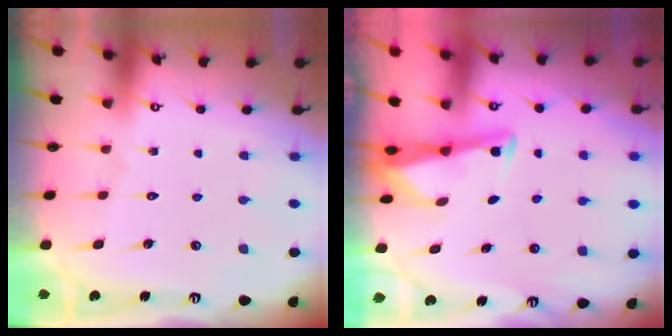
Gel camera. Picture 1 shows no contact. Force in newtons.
{"total": 3.1, "press": 3.1, "slide": 0.3}